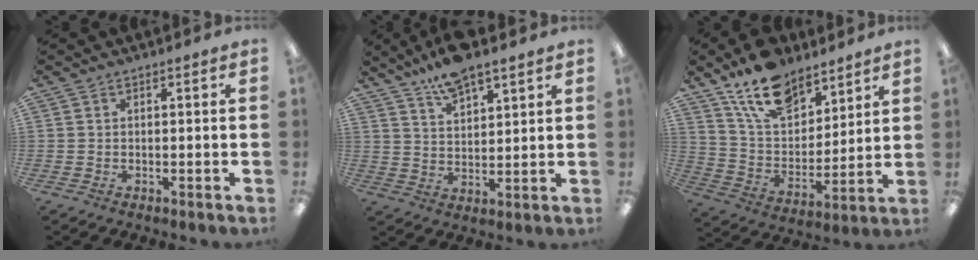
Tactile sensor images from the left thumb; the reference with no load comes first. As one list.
[{"total": 9.4, "force": [7.9, 2.6, 4.4], "torque": [-0.081, -0.038, 0.143]}, {"total": 16.5, "force": [12.1, 8.6, 7.3], "torque": [-0.135, -0.061, 0.223]}]